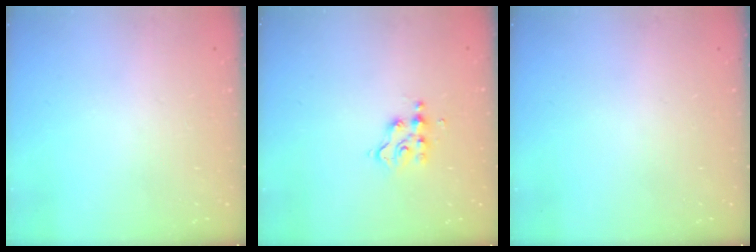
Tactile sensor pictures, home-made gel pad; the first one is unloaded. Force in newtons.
{"total": 4.1, "press": 4.1, "slide": 0.1}
{"total": 0.0}